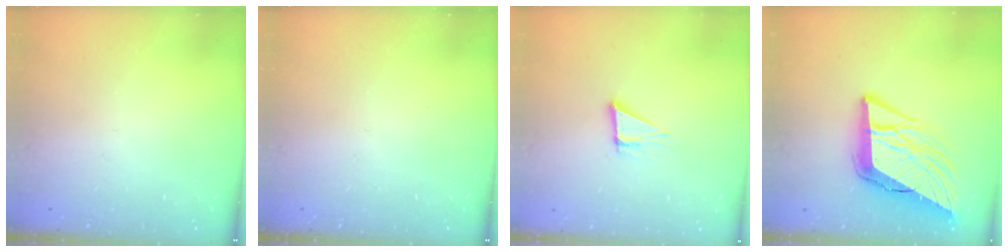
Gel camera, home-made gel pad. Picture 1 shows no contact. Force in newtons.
{"total": 0.0}
{"total": 3.8, "press": 3.7, "slide": 0.4}
{"total": 15.9, "press": 15.6, "slide": 3.0}